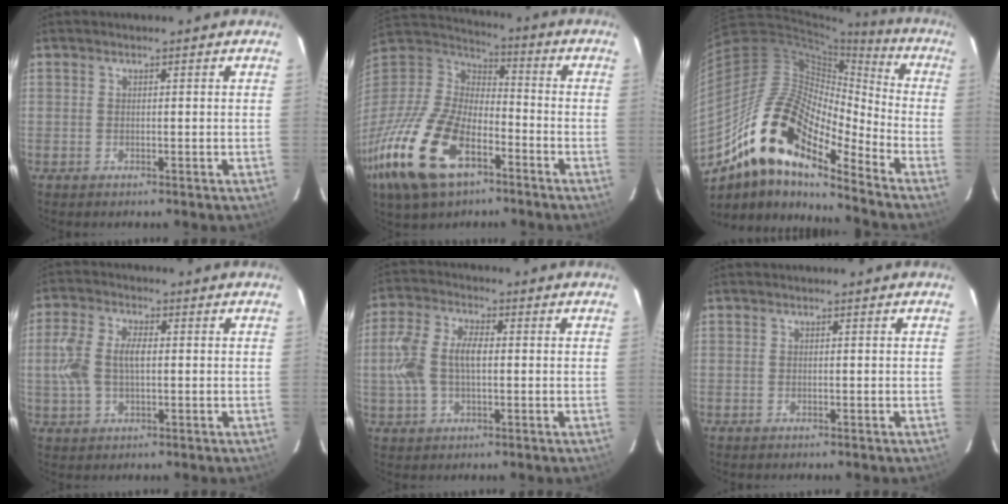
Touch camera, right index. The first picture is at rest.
{"total": 27.0, "force": [-13.9, 14.1, 18.3], "torque": [-0.422, -0.041, -0.254]}
{"total": 19.7, "force": [-13.7, 6.4, 12.6], "torque": [-0.212, -0.012, -0.273]}
{"total": 8.1, "force": [0.2, 4.5, 6.7], "torque": [-0.144, 0.009, 0.005]}
{"total": 9.6, "force": [0.1, 5.3, 8.0], "torque": [-0.174, 0.014, 0.002]}
{"total": 0.0}